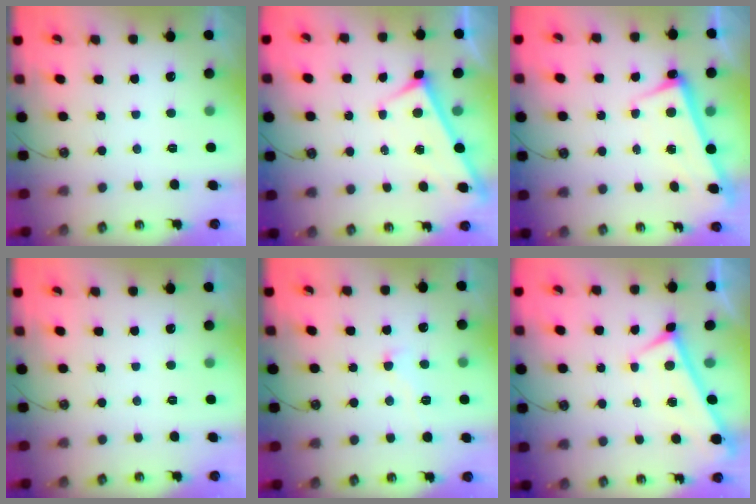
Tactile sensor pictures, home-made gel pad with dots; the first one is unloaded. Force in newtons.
{"total": 2.9, "press": 2.9, "slide": 0.2}
{"total": 2.4, "press": 2.3, "slide": 0.9}
{"total": 0.0}
{"total": 2.2, "press": 2.1, "slide": 0.6}
{"total": 0.0}